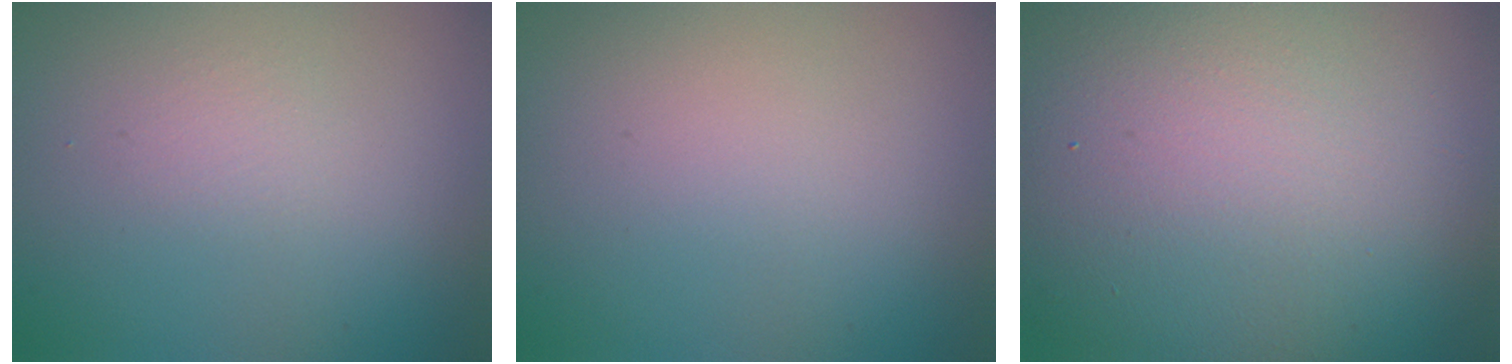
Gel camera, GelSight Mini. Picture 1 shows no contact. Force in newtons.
{"total": 0.0}
{"total": 18.0, "press": 18.0, "slide": 0.8}